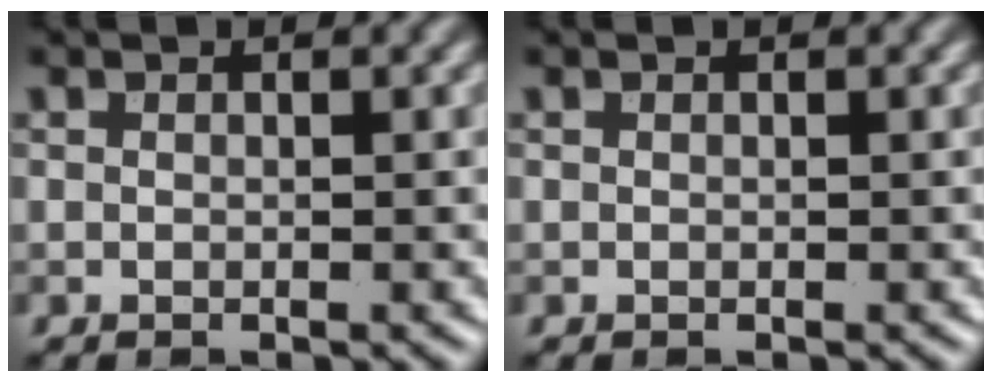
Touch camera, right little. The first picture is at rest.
{"total": 0.0}